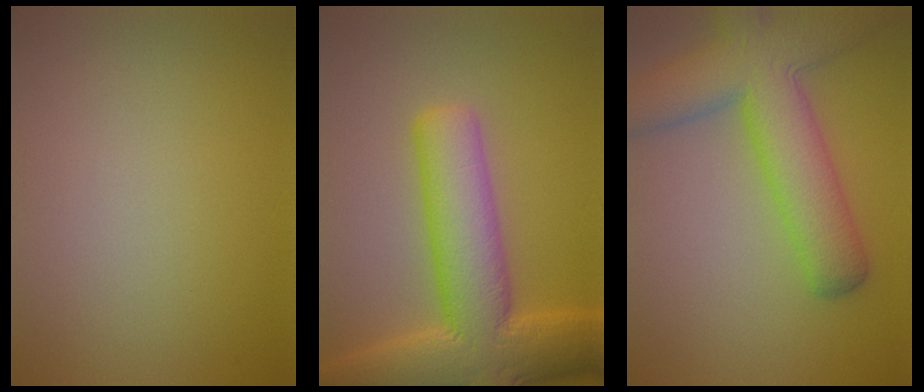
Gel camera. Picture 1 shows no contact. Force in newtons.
{"total": 11.1, "press": 11.1, "slide": 0.6}
{"total": 9.3, "press": 9.3, "slide": 0.7}